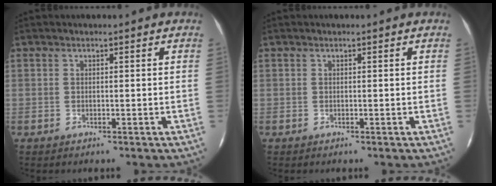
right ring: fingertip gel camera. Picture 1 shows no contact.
{"total": 0.0}